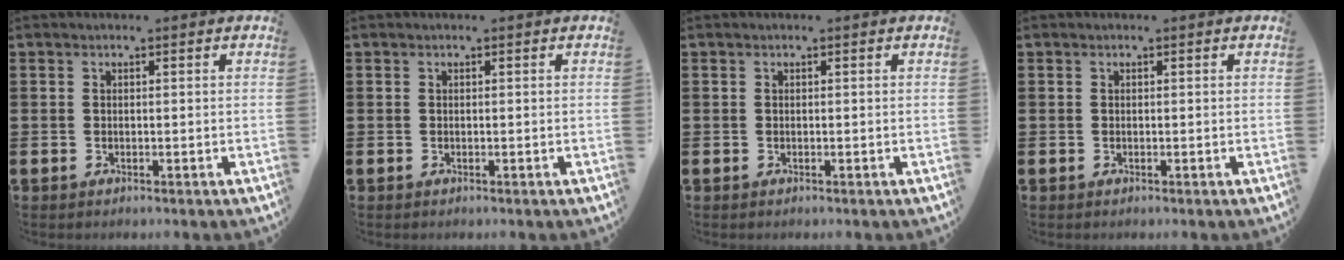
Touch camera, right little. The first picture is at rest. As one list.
[{"total": 0.0}, {"total": 0.0}, {"total": 0.0}]